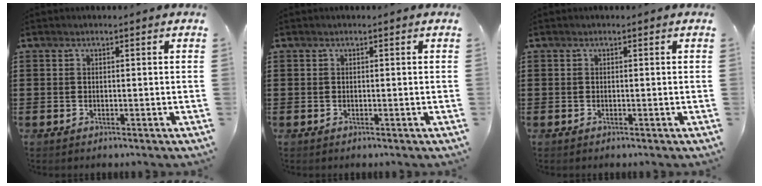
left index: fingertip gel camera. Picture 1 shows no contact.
{"total": 0.0}
{"total": 0.0}